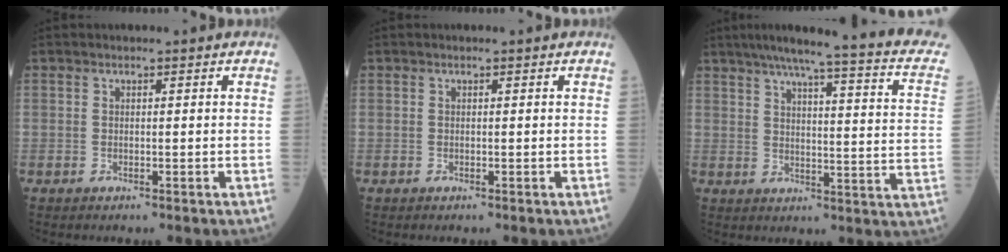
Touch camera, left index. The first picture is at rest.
{"total": 0.0}
{"total": 21.1, "force": [16.8, 0.7, 12.7], "torque": [-0.178, -0.022, 0.191]}